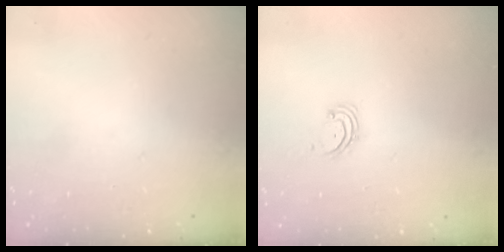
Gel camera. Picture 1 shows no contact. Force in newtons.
{"total": 2.1, "press": 2.1, "slide": 0.3}